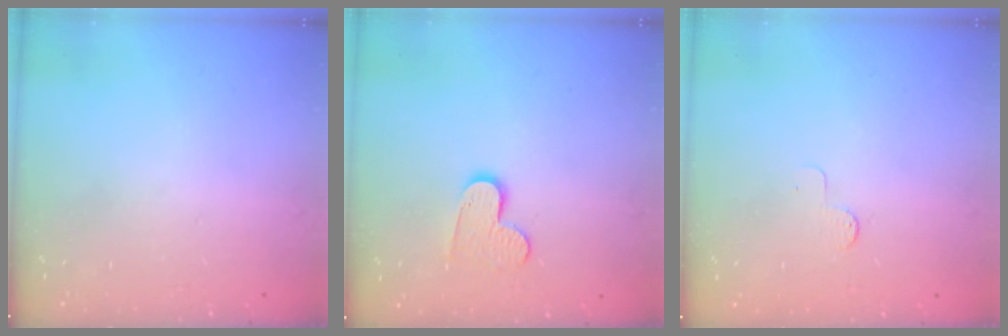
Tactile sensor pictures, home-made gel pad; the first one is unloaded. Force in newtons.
{"total": 8.5, "press": 8.5, "slide": 0.5}
{"total": 2.6, "press": 2.6, "slide": 0.3}